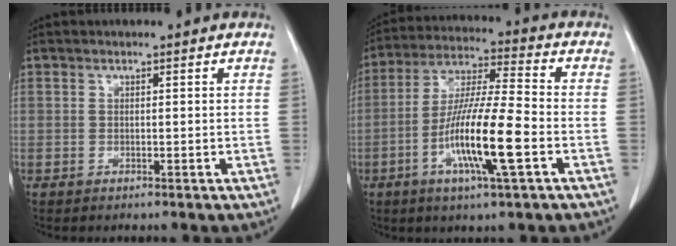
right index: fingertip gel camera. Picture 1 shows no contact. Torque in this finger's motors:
{"motor_torque": [1.31, -0.83, 0.85, 0.21]}